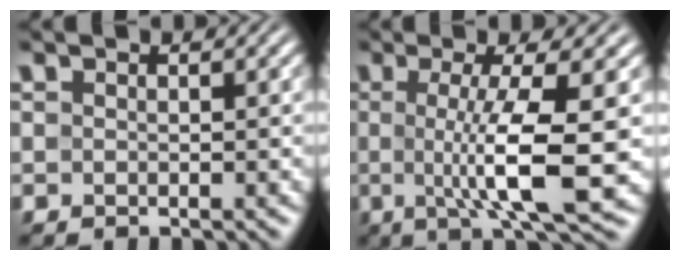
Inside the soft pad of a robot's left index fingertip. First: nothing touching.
{"total": 7.8, "force": [-0.4, 1.5, 7.6], "torque": [-0.126, -0.007, -0.005]}